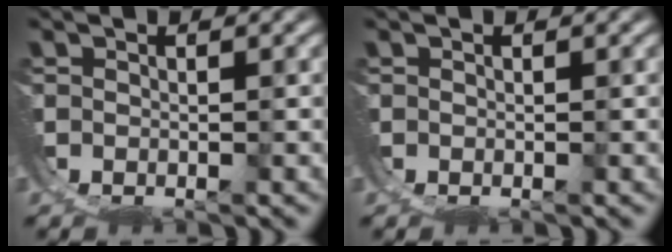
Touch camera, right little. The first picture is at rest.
{"total": 0.0}